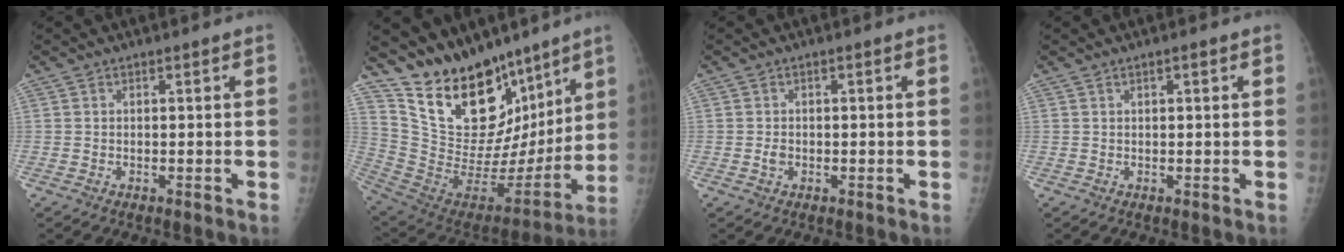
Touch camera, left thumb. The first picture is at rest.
{"total": 25.1, "force": [16.5, 13.0, 13.8], "torque": [-0.175, -0.073, 0.289]}
{"total": 1.4, "force": [-0.4, 1.0, 0.9], "torque": [-0.013, 0.004, -0.006]}
{"total": 1.0, "force": [0.5, 0.3, 0.8], "torque": [-0.013, 0.001, 0.007]}